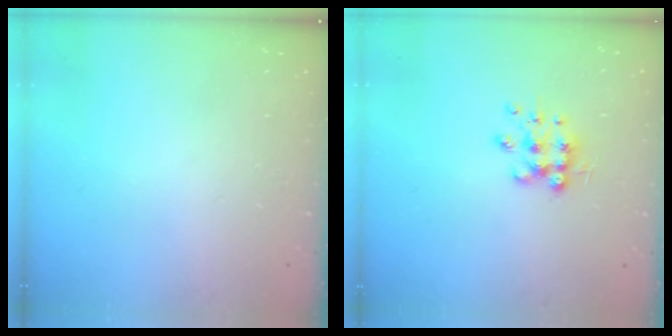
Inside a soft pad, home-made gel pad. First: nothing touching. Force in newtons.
{"total": 8.0, "press": 8.0, "slide": 0.5}